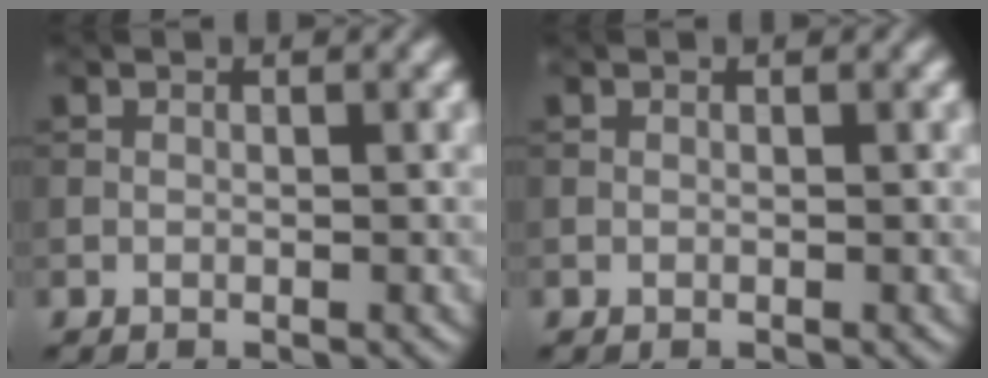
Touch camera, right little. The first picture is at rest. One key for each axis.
{"total": 0.0}